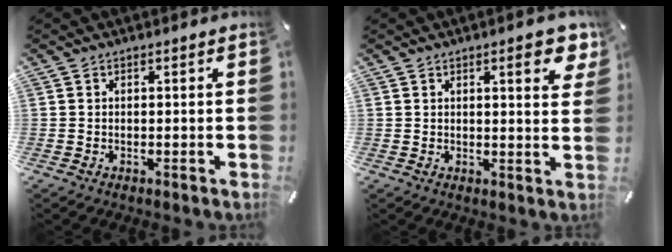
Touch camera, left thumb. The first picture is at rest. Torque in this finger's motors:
{"motor_torque": [0.20, -0.40, 0.26, 0.11, 0.01]}